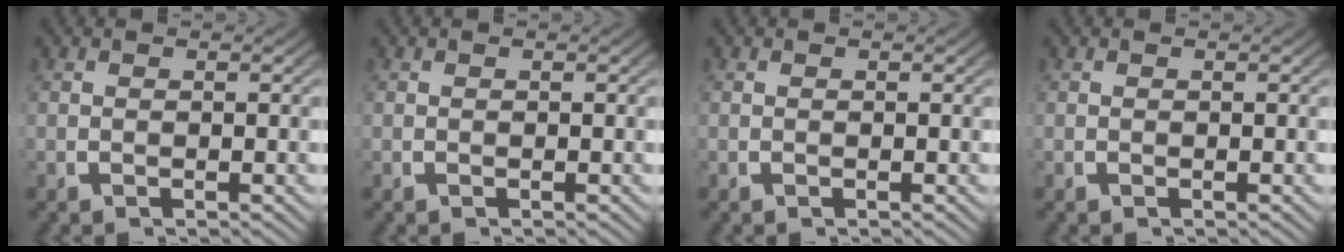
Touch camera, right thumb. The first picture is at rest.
{"total": 0.0}
{"total": 0.0}
{"total": 0.0}